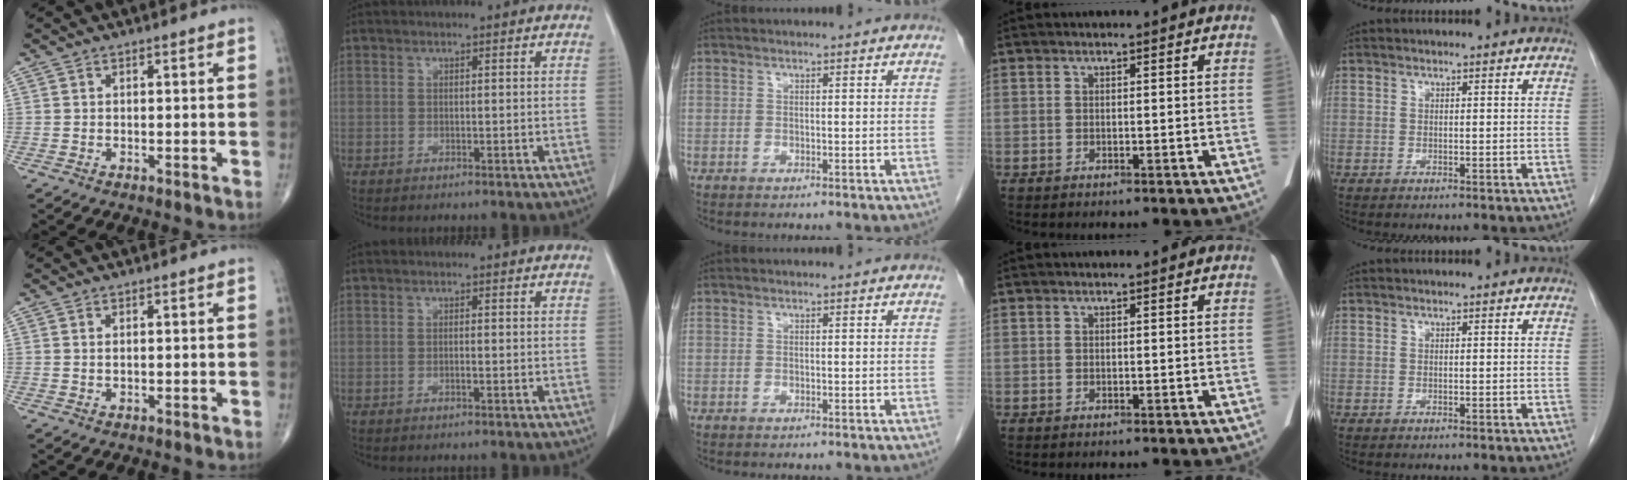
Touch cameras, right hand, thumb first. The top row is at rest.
{"thumb": {"total": 0.6, "force": [0.2, 0.2, 0.5], "torque": [-0.011, 0.000, 0.006]}, "index": {"total": 0.7, "force": [-0.2, 0.1, 0.7], "torque": [-0.014, 0.001, -0.003]}}